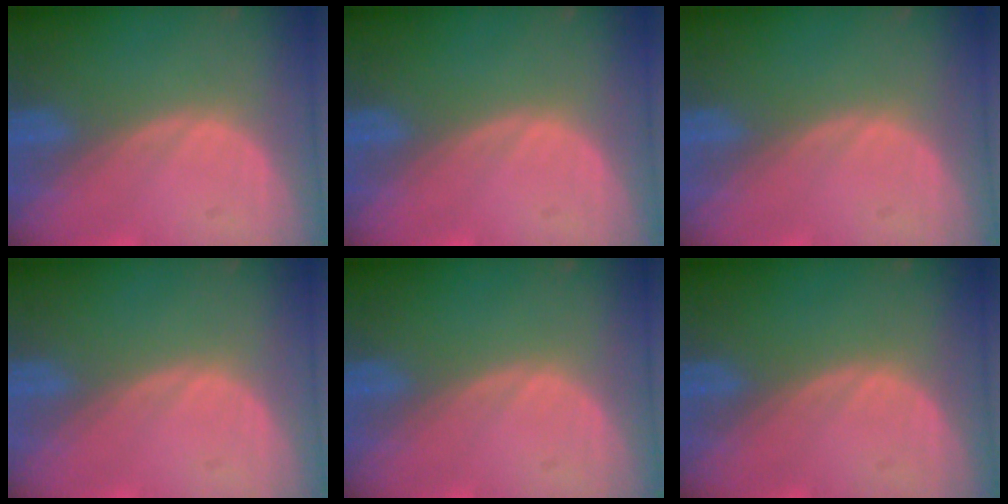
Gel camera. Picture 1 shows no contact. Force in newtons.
{"total": 0.0}
{"total": 0.0}
{"total": 0.5, "press": 0.0, "slide": 0.5}
{"total": 0.0}
{"total": 0.0}